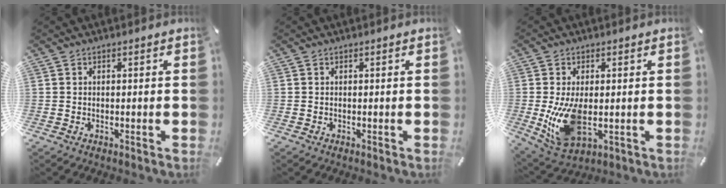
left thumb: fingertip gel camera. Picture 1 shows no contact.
{"total": 0.0}
{"total": 11.8, "force": [-0.5, 6.7, 9.8], "torque": [-0.205, -0.019, -0.006]}